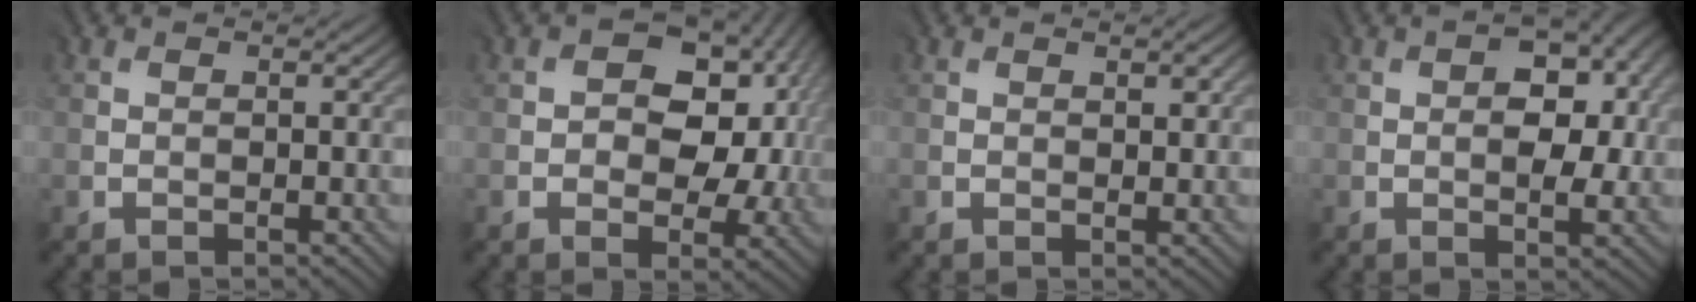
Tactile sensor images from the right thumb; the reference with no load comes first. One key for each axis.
{"total": 10.9, "fx": 1.6, "fy": 7.2, "fz": 8.0, "tx": -0.122, "ty": -0.007, "tz": 0.028}
{"total": 1.4, "fx": 0.8, "fy": 0.7, "fz": 1.0, "tx": -0.014, "ty": -0.004, "tz": 0.017}
{"total": 5.8, "fx": 0.3, "fy": 3.1, "fz": 4.8, "tx": -0.070, "ty": -0.004, "tz": 0.003}